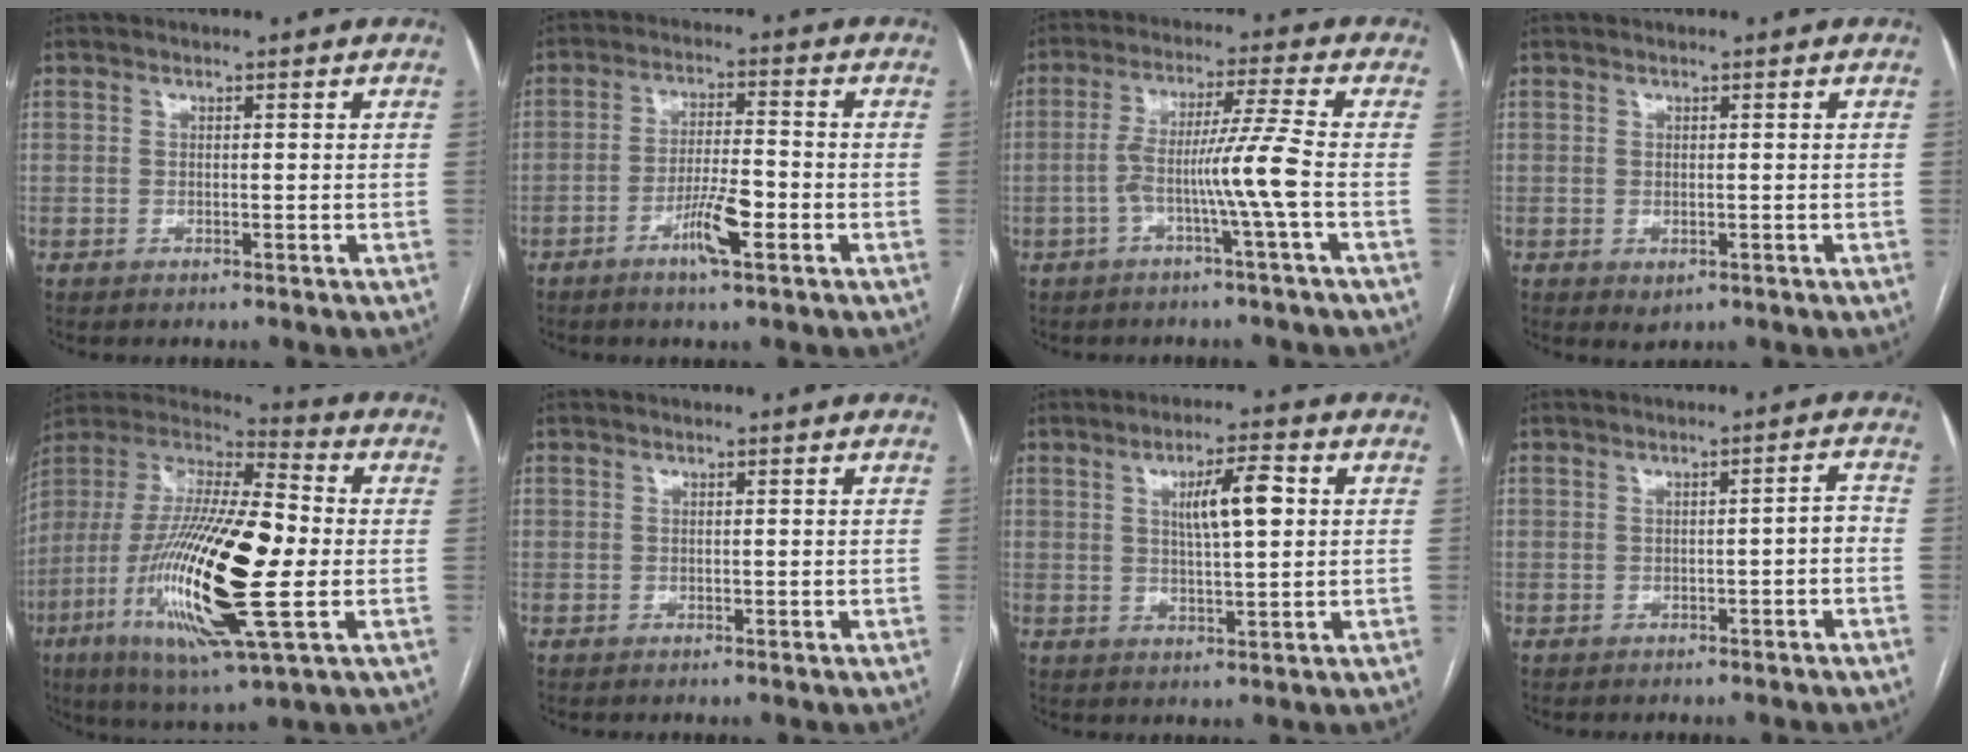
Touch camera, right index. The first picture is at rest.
{"total": 6.8, "force": [-3.1, 0.8, 5.9], "torque": [-0.113, -0.002, -0.056]}
{"total": 8.1, "force": [-2.4, -1.9, 7.5], "torque": [-0.142, 0.012, -0.043]}
{"total": 1.7, "force": [-0.6, 0.9, 1.3], "torque": [-0.020, -0.004, 0.000]}
{"total": 27.3, "force": [-4.8, 5.4, 26.3], "torque": [-0.545, -0.026, -0.095]}
{"total": 0.0}
{"total": 7.0, "force": [1.8, 1.2, 6.7], "torque": [-0.114, 0.010, 0.032]}
{"total": 2.2, "force": [-0.8, 0.4, 2.0], "torque": [-0.022, 0.007, -0.012]}